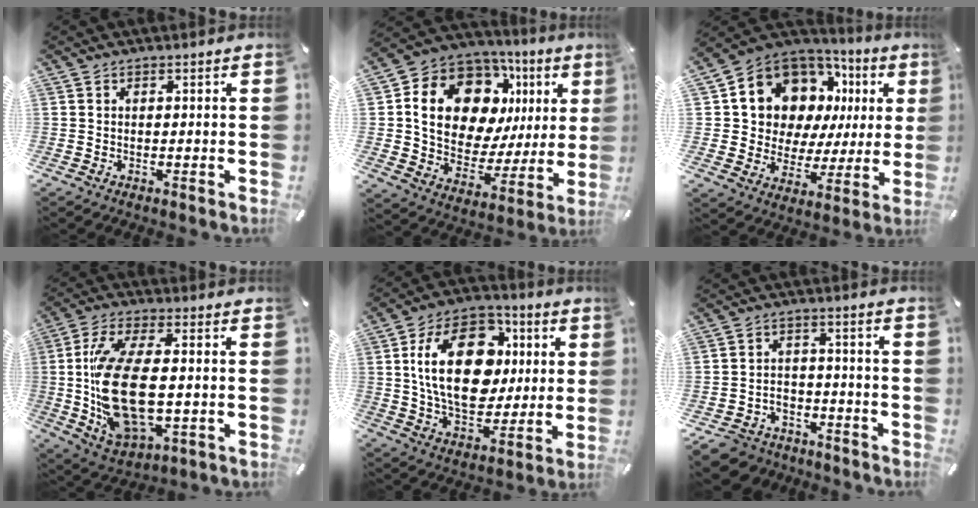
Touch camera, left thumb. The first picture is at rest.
{"total": 17.8, "force": [7.7, 12.3, 10.2], "torque": [-0.164, -0.044, 0.143]}
{"total": 11.8, "force": [6.7, 9.0, 3.5], "torque": [-0.069, -0.073, 0.130]}
{"total": 19.9, "force": [-0.3, 10.4, 16.9], "torque": [-0.365, -0.011, 0.001]}
{"total": 22.7, "force": [3.6, 15.4, 16.3], "torque": [-0.301, 0.008, 0.059]}
{"total": 6.8, "force": [-4.8, 4.6, 1.5], "torque": [-0.033, 0.027, -0.092]}